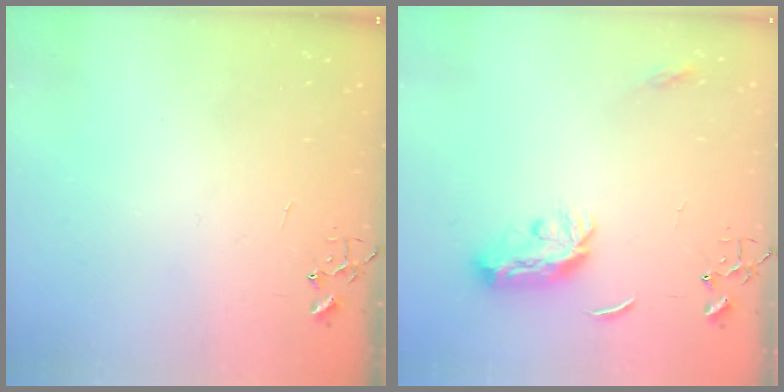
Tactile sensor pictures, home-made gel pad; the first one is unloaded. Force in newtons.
{"total": 9.9, "press": 9.9, "slide": 0.3}